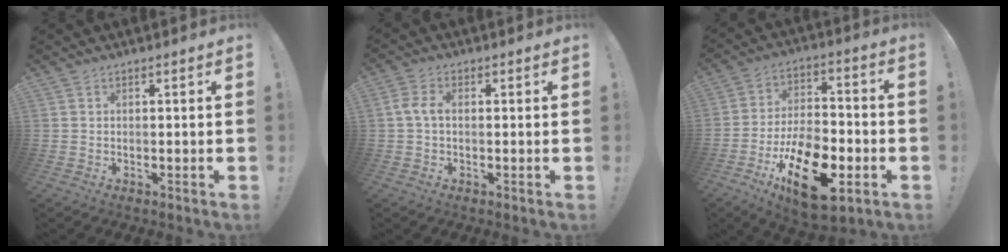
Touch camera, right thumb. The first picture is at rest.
{"total": 4.0, "force": [-0.3, 2.1, 3.4], "torque": [-0.080, 0.011, -0.007]}
{"total": 21.2, "force": [-9.7, 10.9, 15.4], "torque": [-0.245, 0.062, -0.155]}